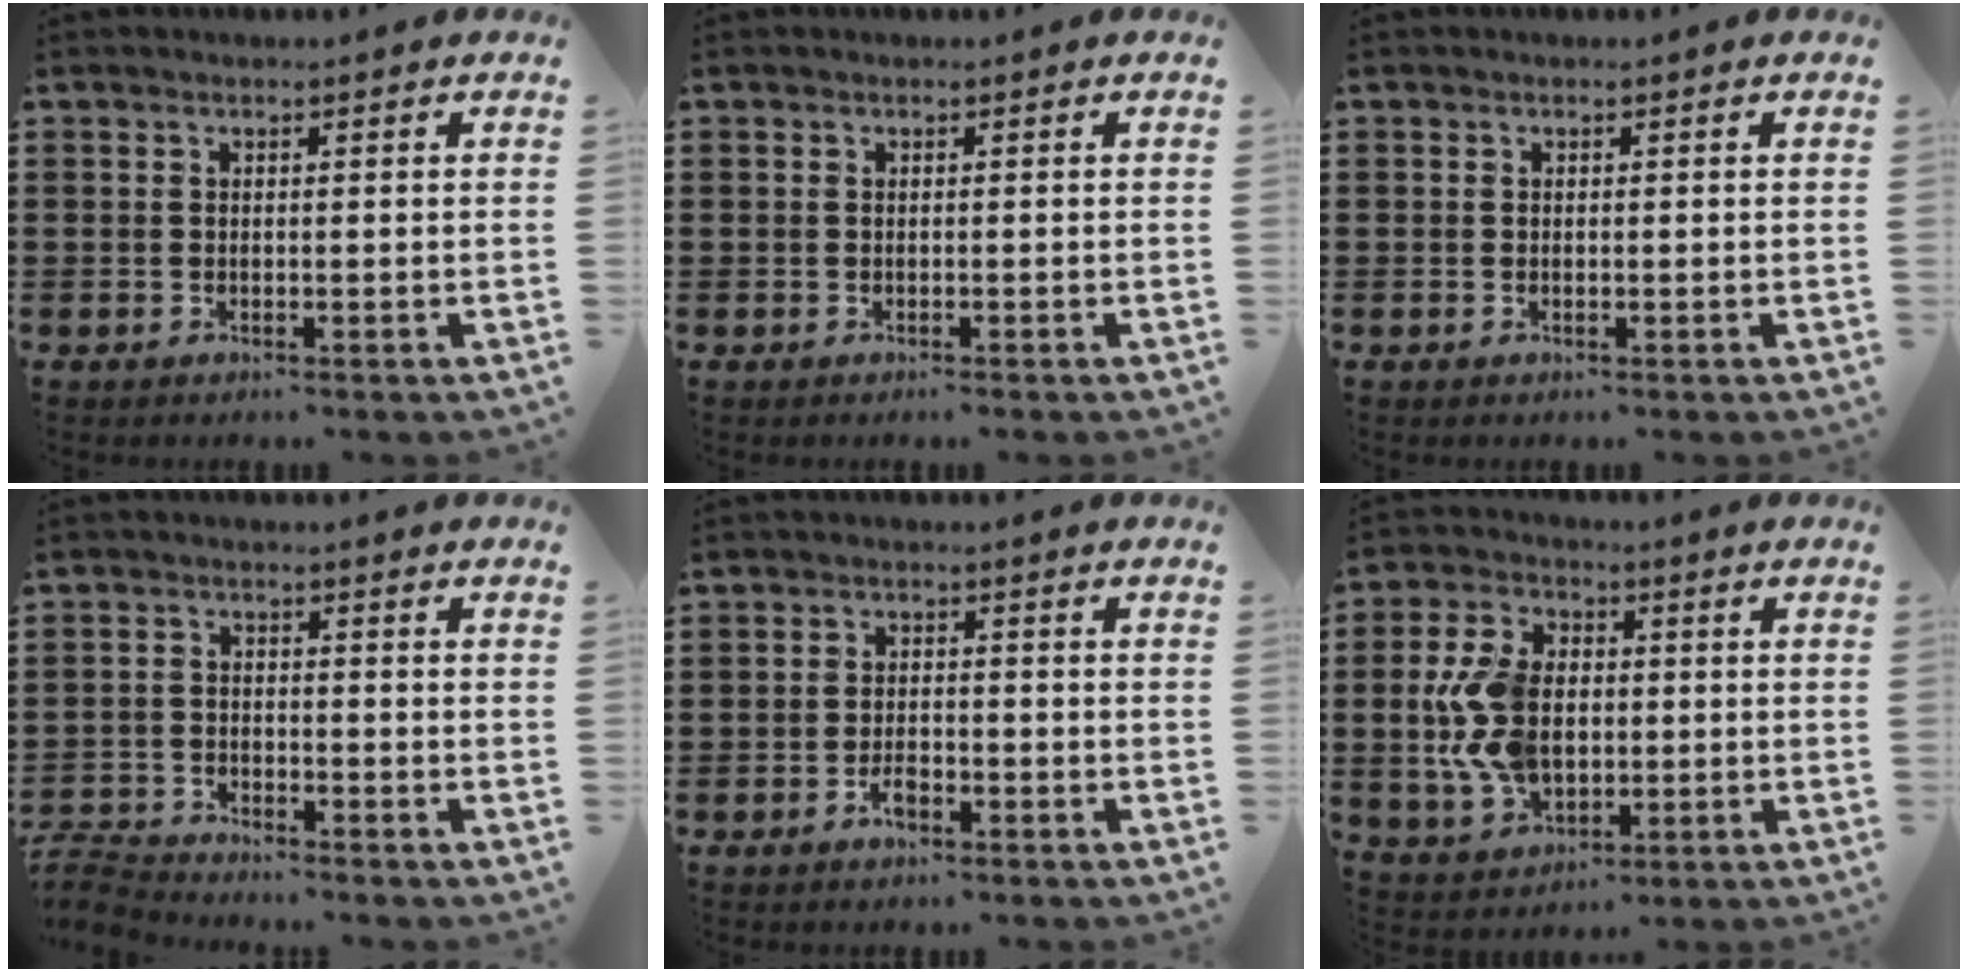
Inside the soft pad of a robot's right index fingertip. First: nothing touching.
{"total": 0.0}
{"total": 0.0}
{"total": 3.7, "force": [-3.6, 0.3, 0.1], "torque": [-0.021, -0.005, -0.082]}
{"total": 2.6, "force": [-1.5, 1.2, 1.8], "torque": [-0.034, 0.003, -0.027]}
{"total": 10.7, "force": [-0.3, 7.1, 8.0], "torque": [-0.198, 0.009, -0.010]}